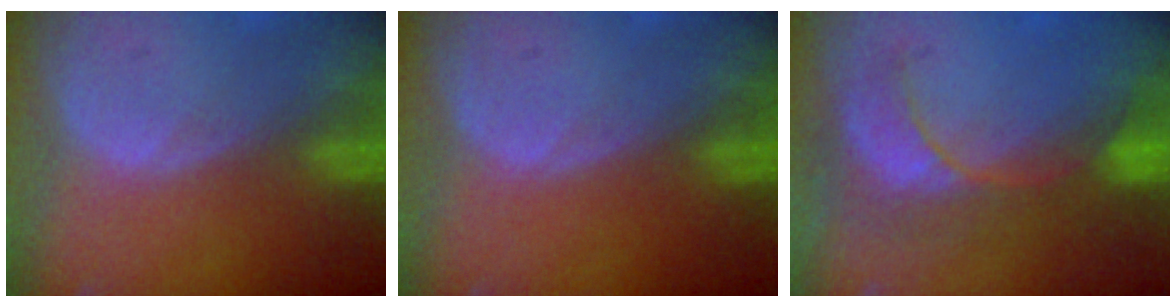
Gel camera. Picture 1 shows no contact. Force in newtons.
{"total": 0.0}
{"total": 8.4, "press": 7.8, "slide": 3.1}